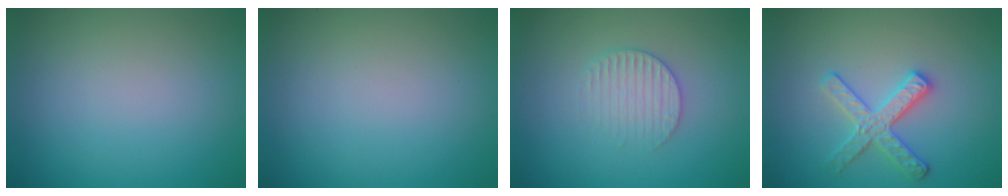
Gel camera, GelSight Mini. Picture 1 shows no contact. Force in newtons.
{"total": 0.0}
{"total": 2.5, "press": 2.5, "slide": 0.4}
{"total": 2.9, "press": 2.8, "slide": 0.6}